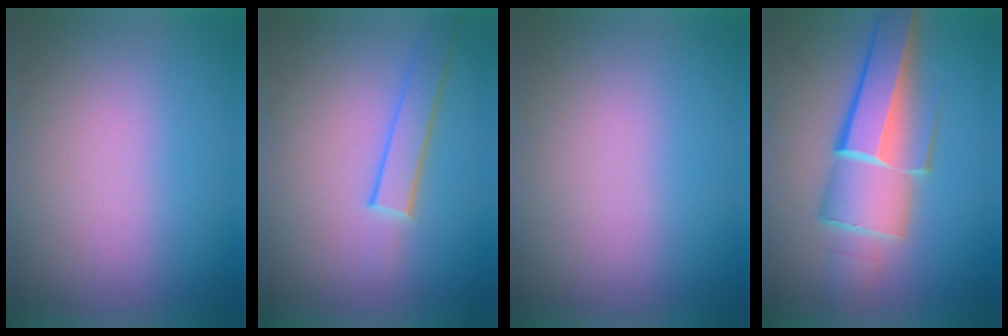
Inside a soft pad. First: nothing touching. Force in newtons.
{"total": 1.9}
{"total": 0.0}
{"total": 6.2}